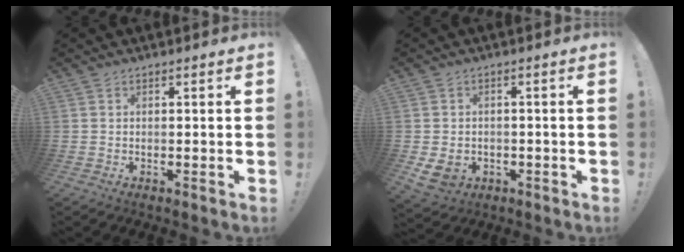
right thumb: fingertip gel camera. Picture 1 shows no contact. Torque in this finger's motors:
{"motor_torque": [-0.14, 0.16, 0.64, -0.43, 0.01]}